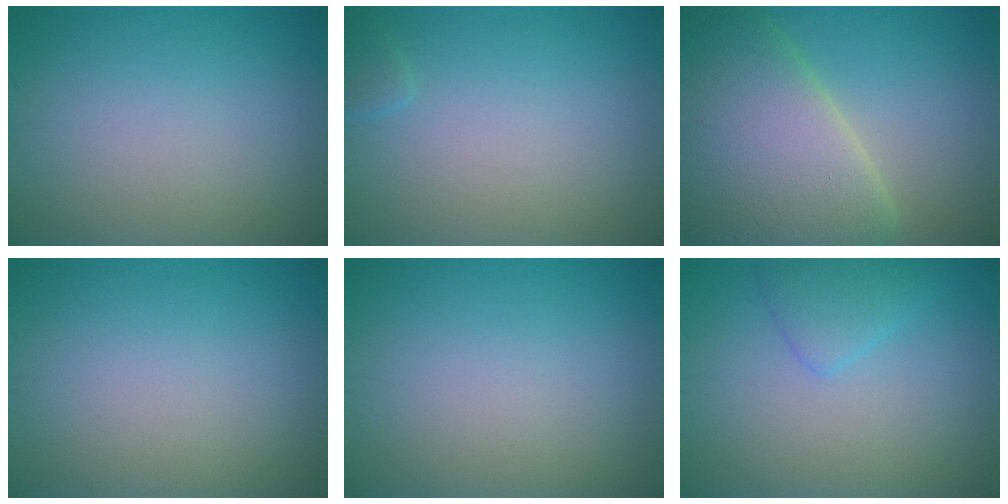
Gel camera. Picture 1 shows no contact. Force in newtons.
{"total": 0.7, "press": 0.7, "slide": 0.1}
{"total": 11.1, "press": 11.1, "slide": 0.6}
{"total": 0.0}
{"total": 0.0}
{"total": 2.2, "press": 2.2, "slide": 0.1}